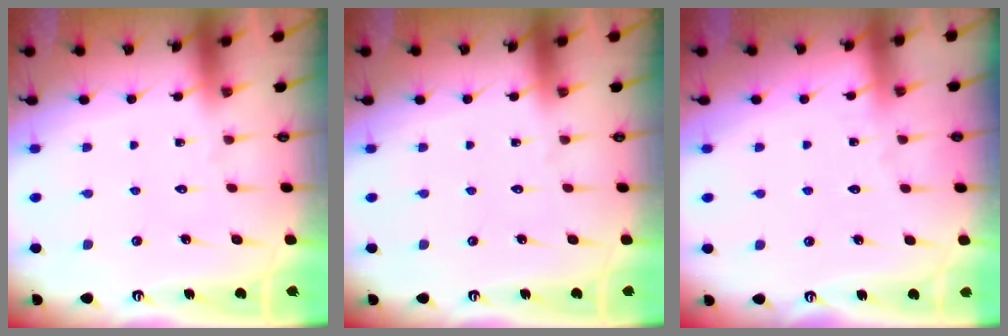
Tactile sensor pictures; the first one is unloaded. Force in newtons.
{"total": 0.0}
{"total": 2.0, "press": 2.0, "slide": 0.2}